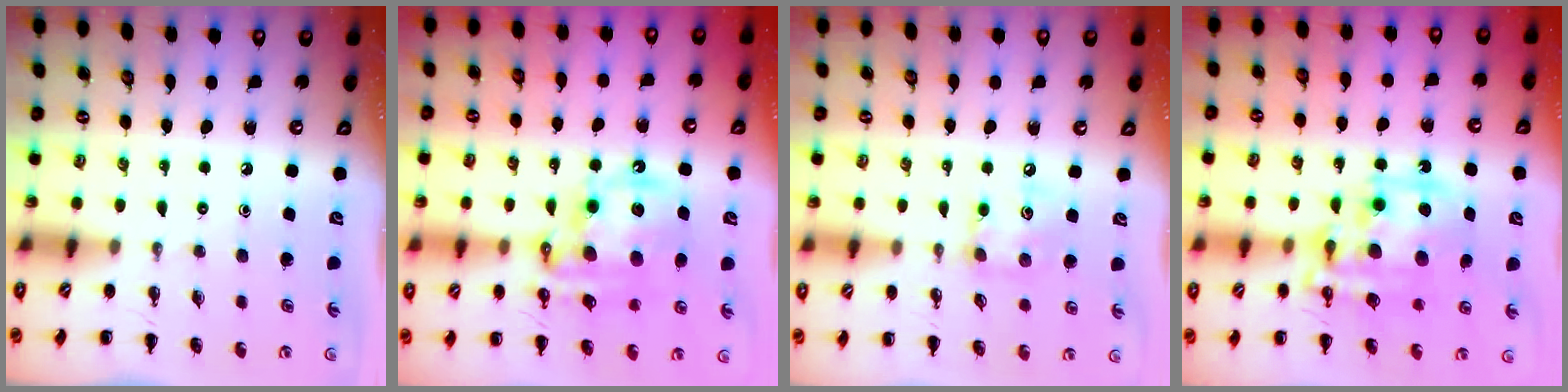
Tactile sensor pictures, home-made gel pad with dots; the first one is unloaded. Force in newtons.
{"total": 15.8, "press": 15.3, "slide": 3.8}
{"total": 8.0, "press": 8.0, "slide": 0.8}
{"total": 15.7, "press": 15.4, "slide": 3.3}